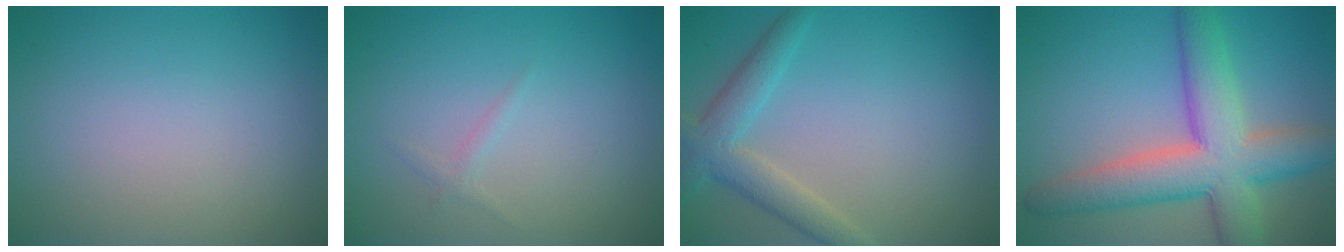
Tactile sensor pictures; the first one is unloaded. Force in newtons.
{"total": 0.7, "press": 0.7, "slide": 0.1}
{"total": 3.7, "press": 3.7, "slide": 0.2}
{"total": 8.9, "press": 8.9, "slide": 0.4}